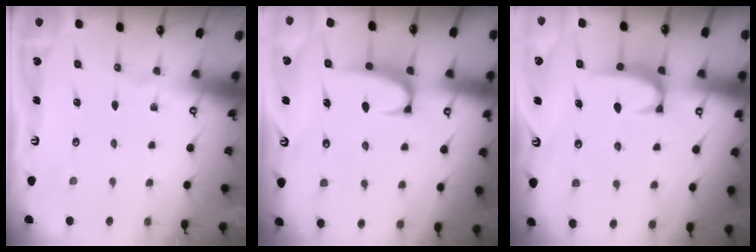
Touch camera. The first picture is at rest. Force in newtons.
{"total": 1.3, "press": 1.1, "slide": 0.8}
{"total": 1.8, "press": 1.7, "slide": 0.4}